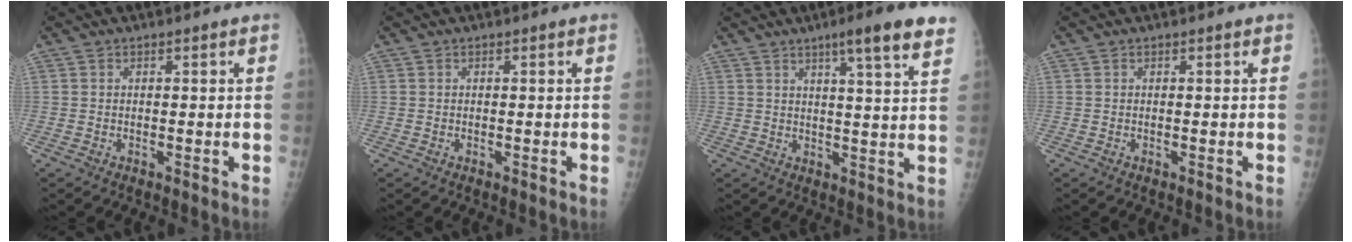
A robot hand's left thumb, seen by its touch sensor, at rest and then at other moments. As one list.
[{"total": 0.0}, {"total": 10.1, "force": [6.5, 0.6, 7.7], "torque": [-0.101, -0.025, 0.082]}, {"total": 0.0}]